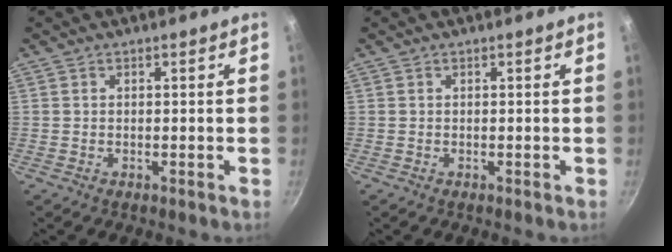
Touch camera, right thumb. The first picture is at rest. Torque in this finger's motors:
{"motor_torque": [-0.10, 0.10, 0.00, 0.00, 0.00]}